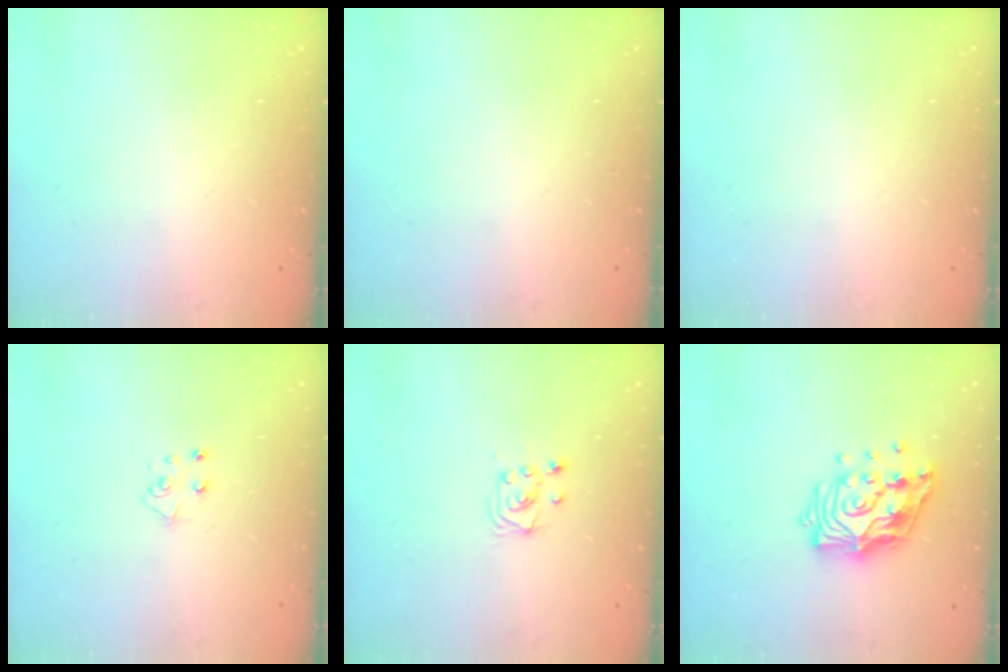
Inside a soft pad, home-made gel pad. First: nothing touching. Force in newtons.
{"total": 0.0}
{"total": 0.0}
{"total": 5.1, "press": 5.1, "slide": 0.5}
{"total": 3.5, "press": 3.5, "slide": 0.4}
{"total": 15.4, "press": 15.3, "slide": 2.1}